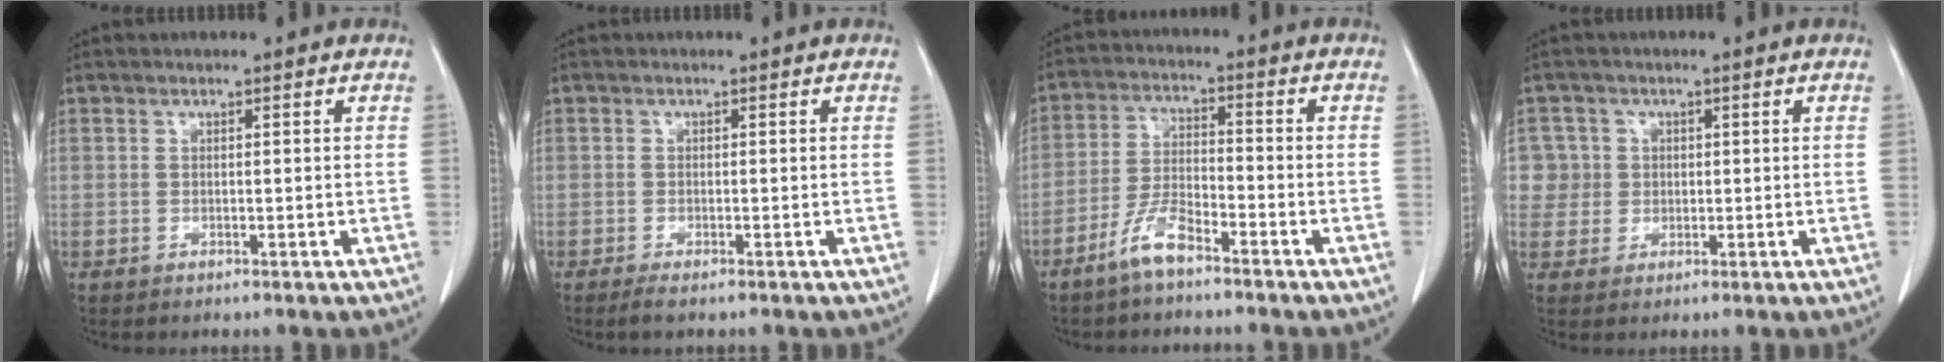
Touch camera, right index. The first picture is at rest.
{"total": 1.7, "force": [-1.3, 0.1, 1.1], "torque": [-0.024, -0.005, -0.021]}
{"total": 6.1, "force": [-4.4, 1.2, 4.0], "torque": [-0.092, -0.005, -0.089]}
{"total": 4.5, "force": [0.8, 4.4, -0.3], "torque": [0.024, 0.013, 0.016]}